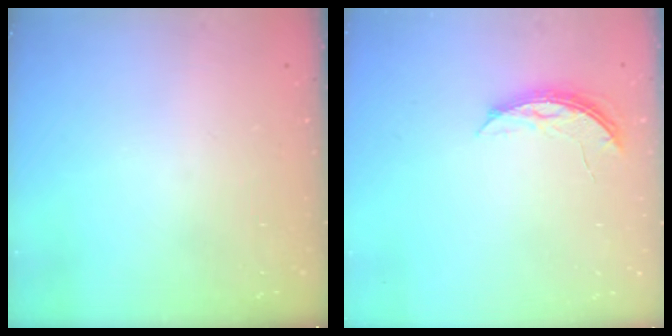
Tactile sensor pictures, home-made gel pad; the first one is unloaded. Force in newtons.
{"total": 5.8, "press": 5.7, "slide": 0.5}